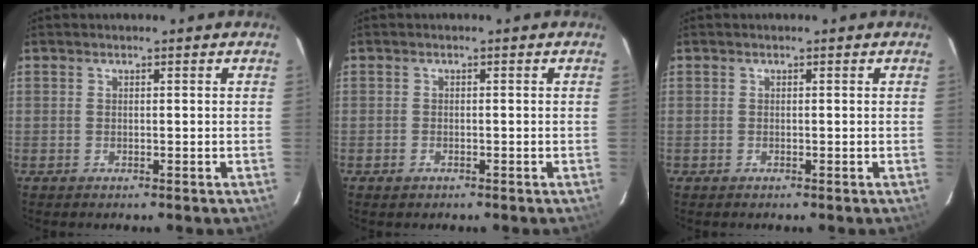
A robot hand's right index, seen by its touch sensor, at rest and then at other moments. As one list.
[{"total": 1.1, "force": [-0.7, 0.8, 0.3], "torque": [-0.007, 0.000, -0.012]}, {"total": 0.7, "force": [-0.3, 0.6, -0.1], "torque": [0.001, 0.002, -0.006]}]